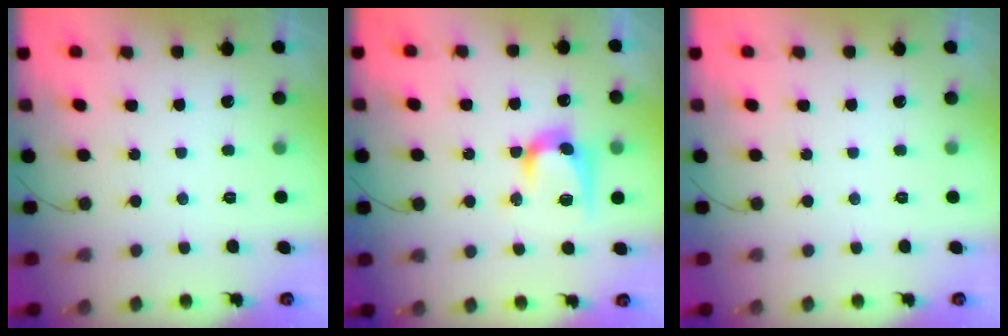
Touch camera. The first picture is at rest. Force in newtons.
{"total": 12.5, "press": 12.5, "slide": 0.7}
{"total": 0.0}